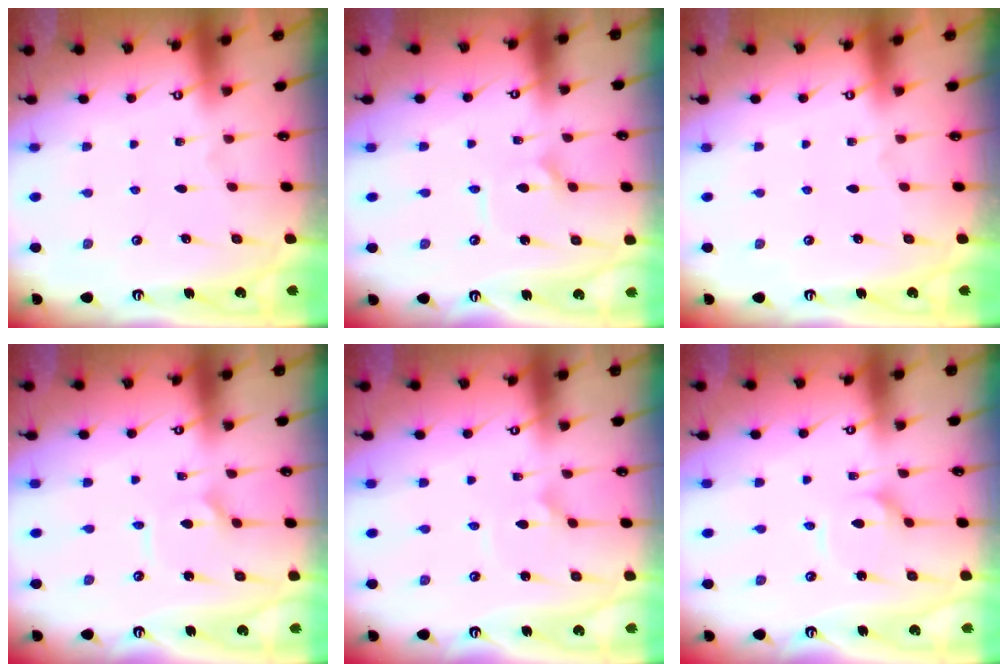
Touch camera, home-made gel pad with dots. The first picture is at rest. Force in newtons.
{"total": 2.7, "press": 2.7, "slide": 0.4}
{"total": 0.0}
{"total": 2.7, "press": 2.7, "slide": 0.4}
{"total": 2.1, "press": 2.1, "slide": 0.0}
{"total": 3.5, "press": 3.5, "slide": 0.1}